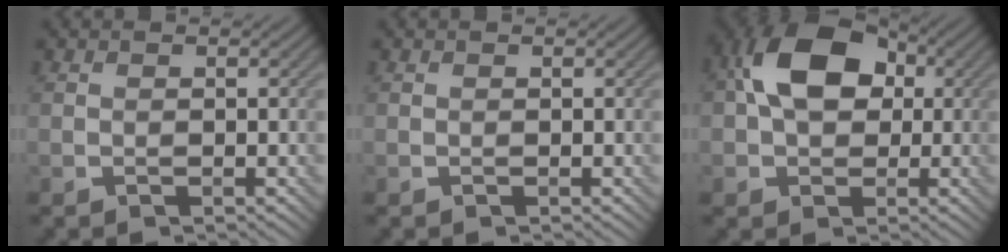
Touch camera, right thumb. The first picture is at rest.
{"total": 0.0}
{"total": 11.9, "force": [1.6, 8.2, 8.5], "torque": [-0.170, 0.027, 0.010]}